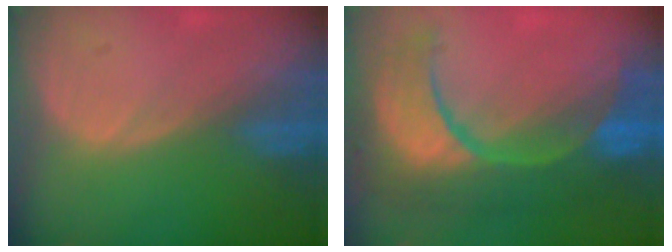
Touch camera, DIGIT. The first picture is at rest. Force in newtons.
{"total": 12.4, "press": 12.3, "slide": 1.5}